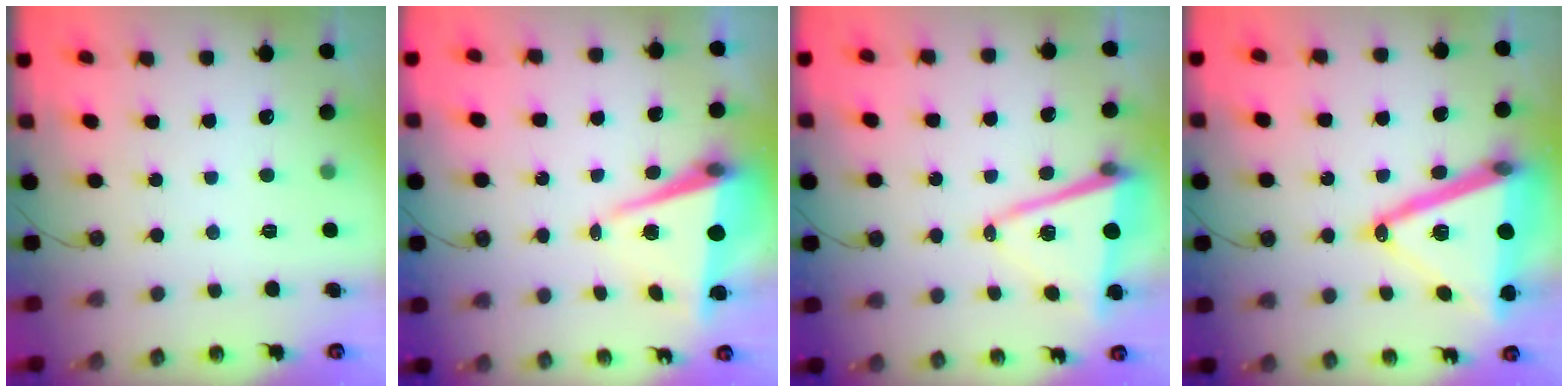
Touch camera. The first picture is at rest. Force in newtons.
{"total": 7.8, "press": 7.3, "slide": 2.9}
{"total": 11.3, "press": 11.1, "slide": 2.1}
{"total": 23.9, "press": 23.6, "slide": 3.7}